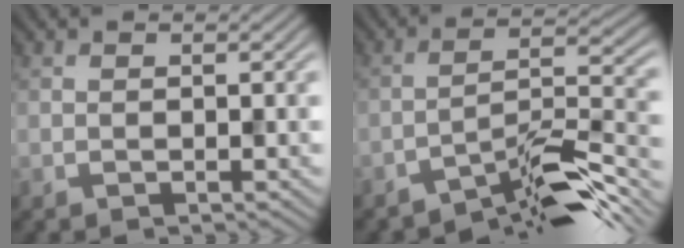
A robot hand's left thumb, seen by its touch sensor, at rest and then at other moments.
{"total": 9.1, "force": [-7.1, 1.6, 5.4], "torque": [-0.085, 0.014, -0.127]}